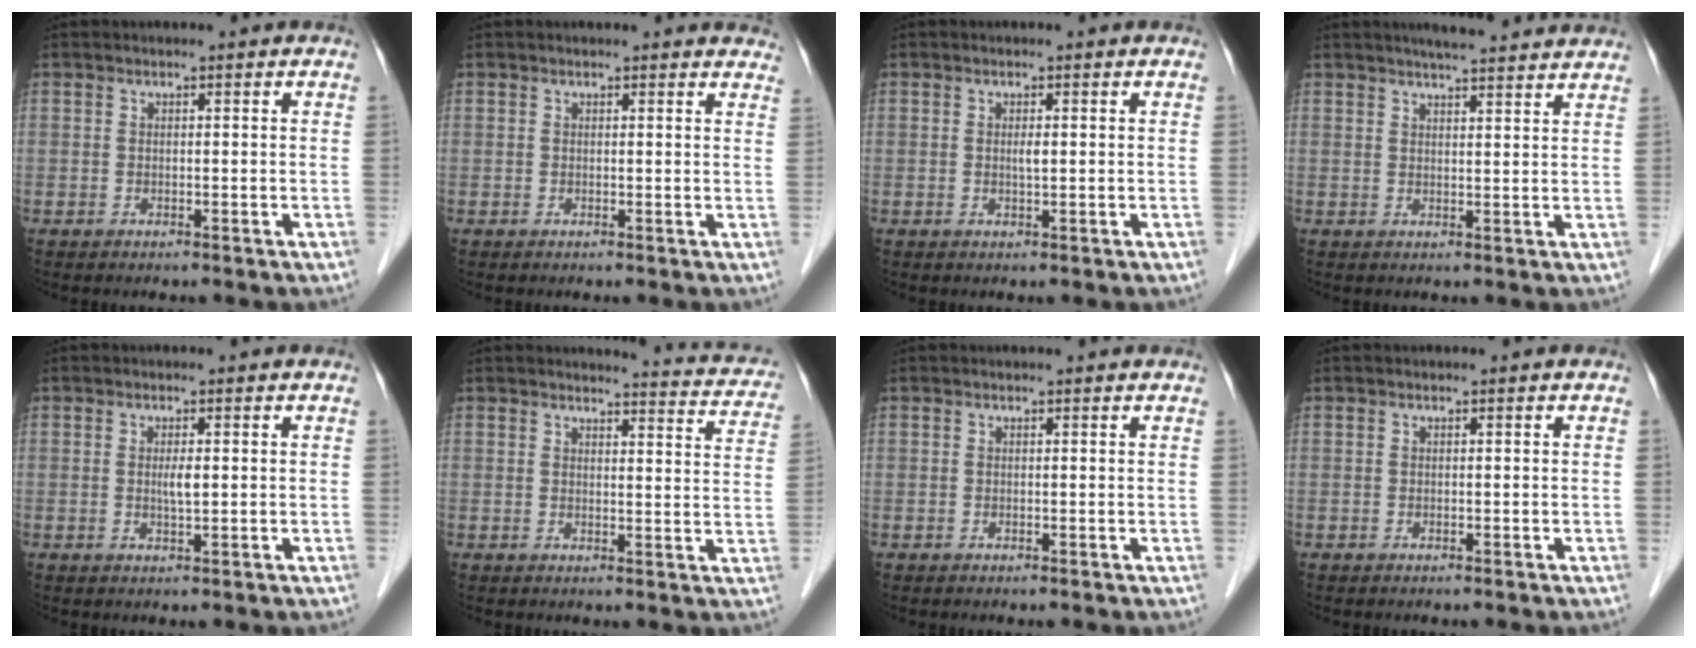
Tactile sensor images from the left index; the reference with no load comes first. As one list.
[{"total": 7.7, "force": [7.3, 1.9, 1.8], "torque": [0.001, 0.001, 0.057]}, {"total": 1.0, "force": [0.1, 0.2, 1.0], "torque": [-0.020, -0.001, 0.002]}, {"total": 9.5, "force": [8.6, 0.8, 4.0], "torque": [-0.054, 0.020, 0.099]}, {"total": 1.9, "force": [0.2, 0.3, 1.9], "torque": [-0.037, -0.001, 0.003]}, {"total": 9.9, "force": [9.6, 1.3, 1.9], "torque": [-0.004, -0.040, 0.081]}, {"total": 1.4, "force": [1.3, 0.2, 0.3], "torque": [-0.011, 0.010, 0.013]}, {"total": 0.0}]